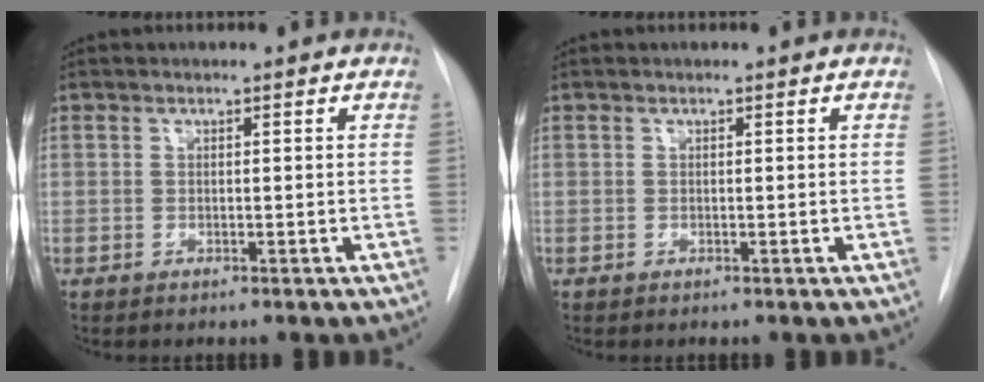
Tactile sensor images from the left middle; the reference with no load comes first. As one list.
[{"total": 0.0}]